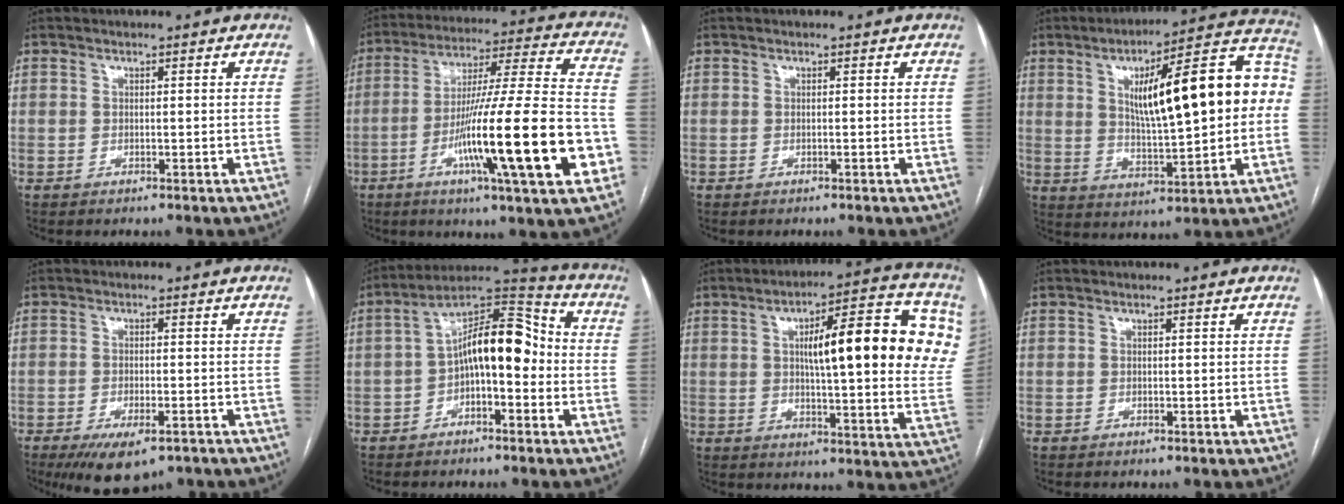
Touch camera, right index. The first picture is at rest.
{"total": 24.0, "force": [-7.6, 0.8, 22.8], "torque": [-0.340, -0.016, -0.125]}
{"total": 0.0}
{"total": 20.4, "force": [2.9, 4.3, 19.8], "torque": [-0.287, 0.041, 0.044]}
{"total": 8.2, "force": [-5.4, 2.8, 5.4], "torque": [-0.086, -0.013, -0.083]}
{"total": 11.9, "force": [-1.3, 4.8, 10.8], "torque": [-0.179, 0.050, -0.024]}
{"total": 21.7, "force": [5.2, 4.4, 20.7], "torque": [-0.242, 0.036, 0.068]}
{"total": 0.0}